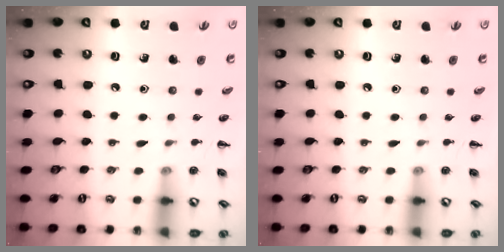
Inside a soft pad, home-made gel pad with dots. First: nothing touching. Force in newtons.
{"total": 0.0}